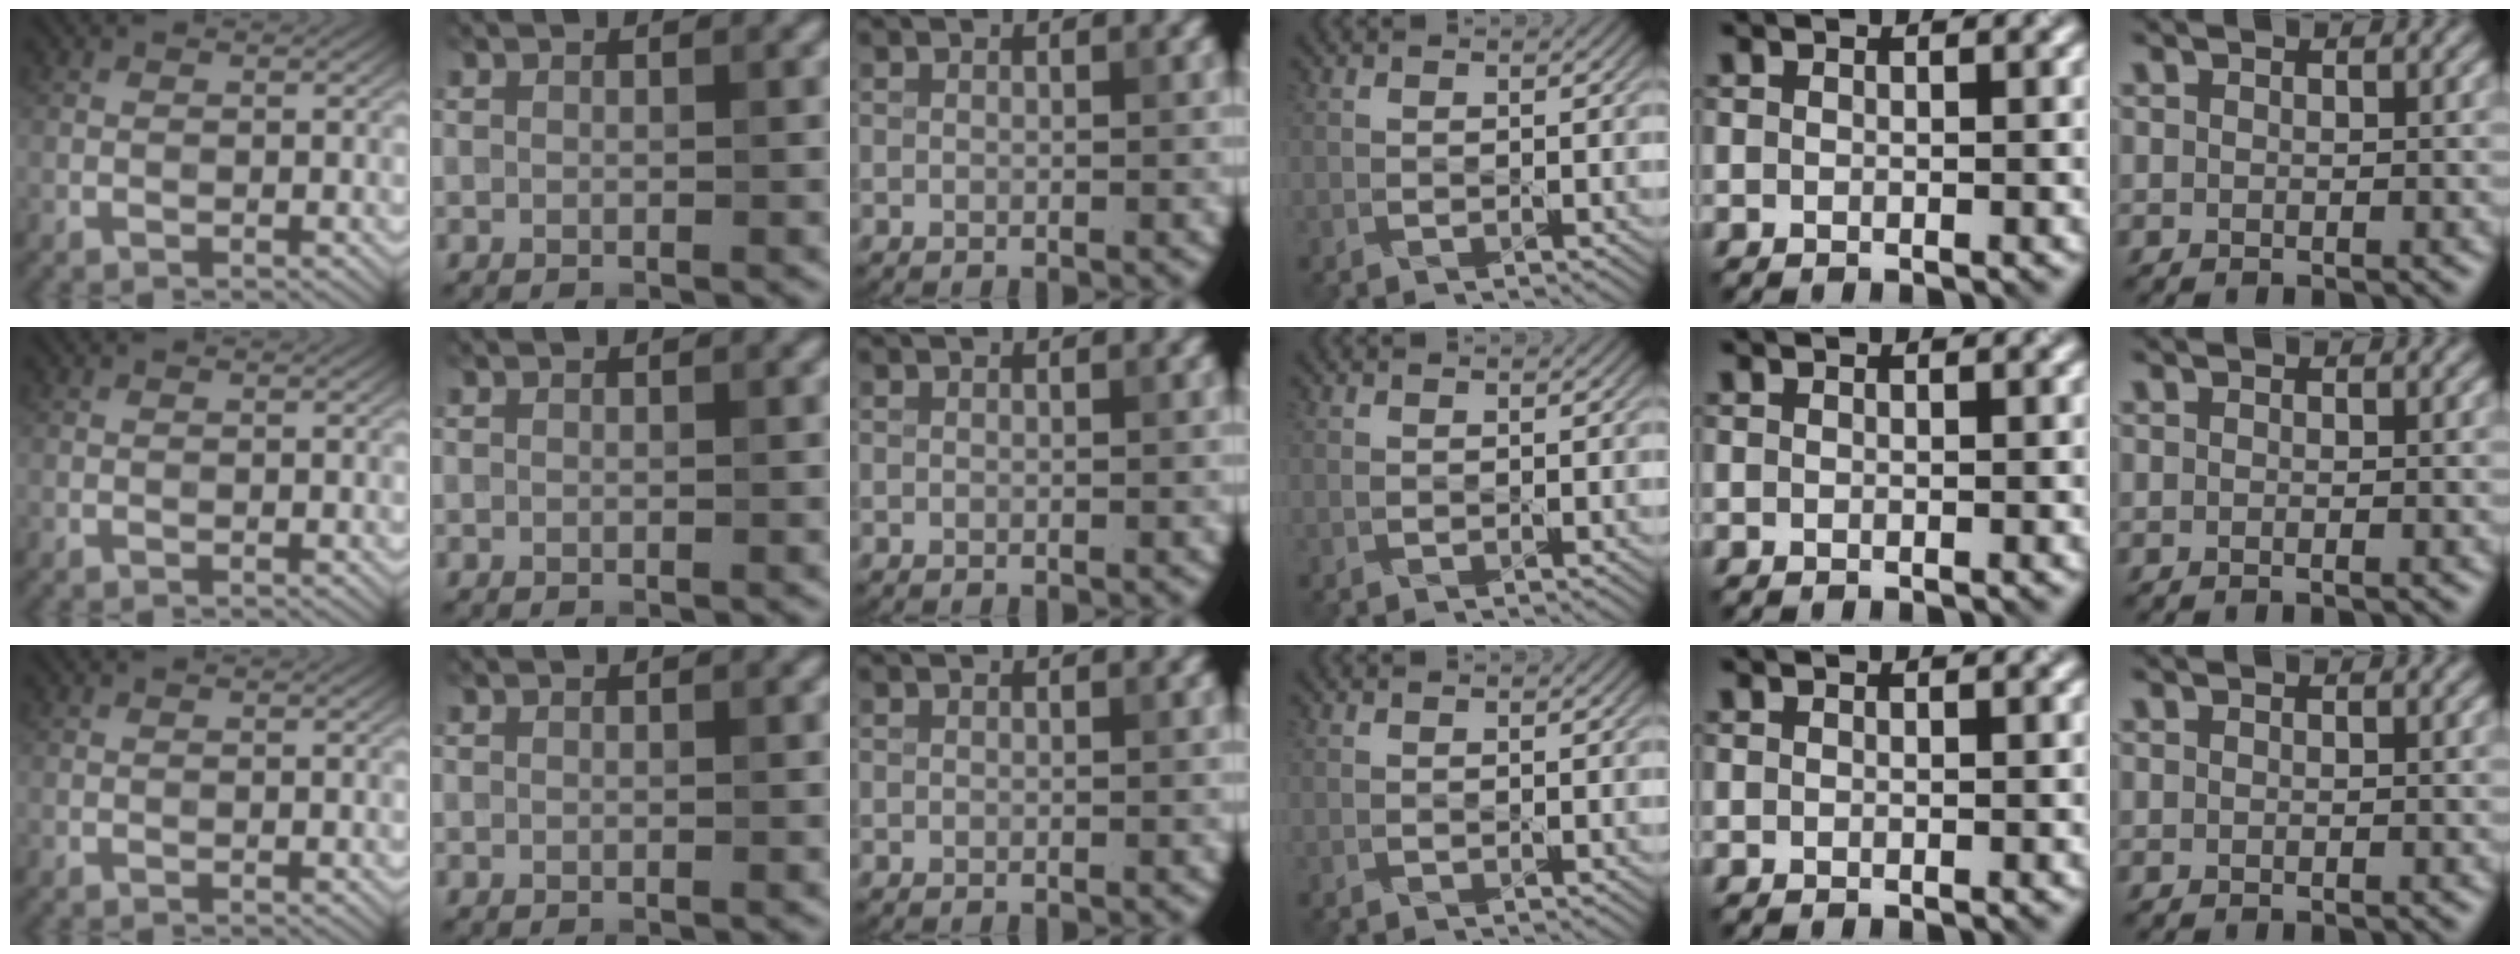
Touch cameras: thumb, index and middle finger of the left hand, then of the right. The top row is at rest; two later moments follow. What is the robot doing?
{"motion": "pour", "object": "bucket"}